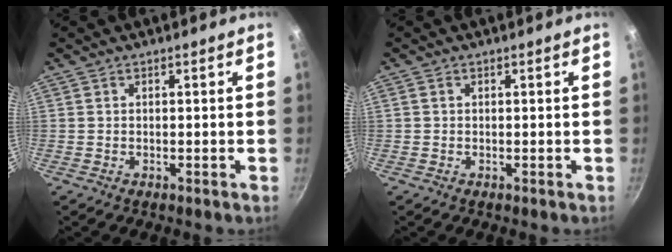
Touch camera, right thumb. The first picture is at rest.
{"total": 0.5, "force": [0.1, 0.5, 0.2], "torque": [-0.003, 0.003, 0.001]}